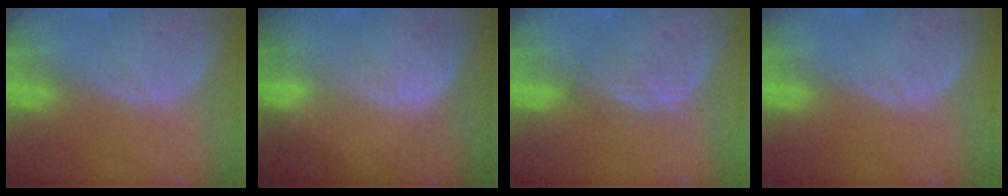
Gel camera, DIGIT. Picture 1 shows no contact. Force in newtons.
{"total": 1.6, "press": 1.6, "slide": 0.1}
{"total": 2.9, "press": 2.6, "slide": 1.2}
{"total": 0.0}